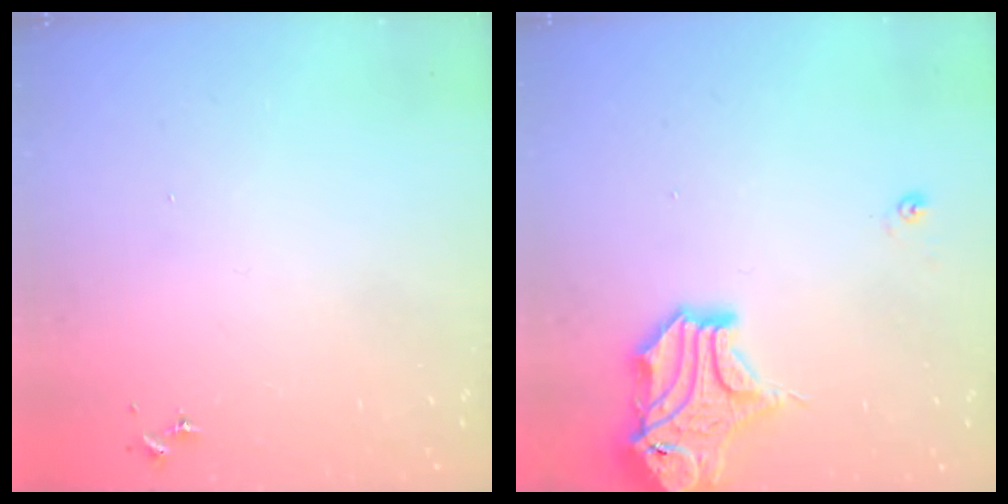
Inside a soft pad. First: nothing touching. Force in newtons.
{"total": 15.8, "press": 15.6, "slide": 2.7}